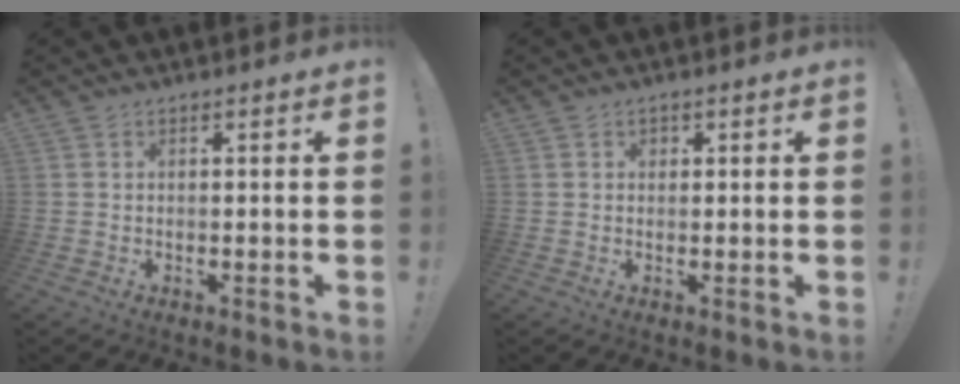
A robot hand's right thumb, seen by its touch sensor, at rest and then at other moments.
{"total": 1.2, "force": [0.4, 1.0, 0.4], "torque": [-0.006, 0.003, 0.005]}